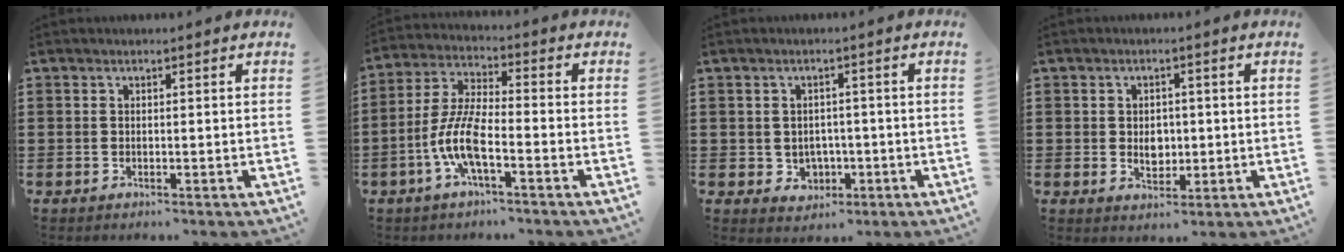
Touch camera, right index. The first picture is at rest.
{"total": 8.1, "force": [-3.4, 2.0, 7.1], "torque": [-0.173, -0.014, -0.072]}
{"total": 2.7, "force": [-0.2, 2.6, 0.9], "torque": [-0.021, 0.002, -0.010]}
{"total": 3.4, "force": [-0.1, 2.5, 2.3], "torque": [-0.033, 0.000, -0.007]}